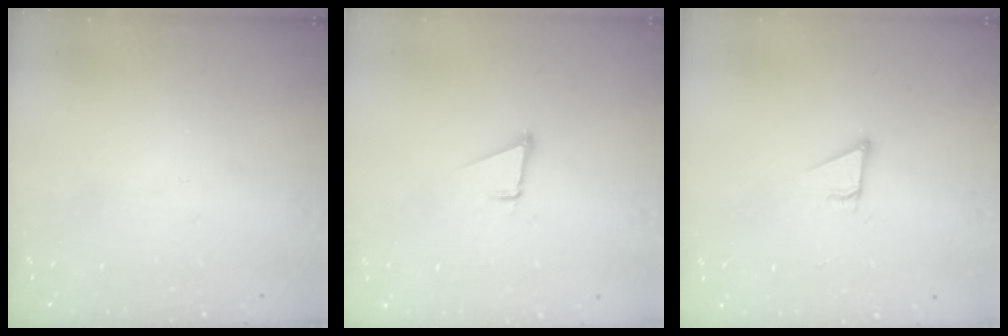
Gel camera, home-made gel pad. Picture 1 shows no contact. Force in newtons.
{"total": 1.9, "press": 1.9, "slide": 0.0}
{"total": 2.9, "press": 2.9, "slide": 0.1}